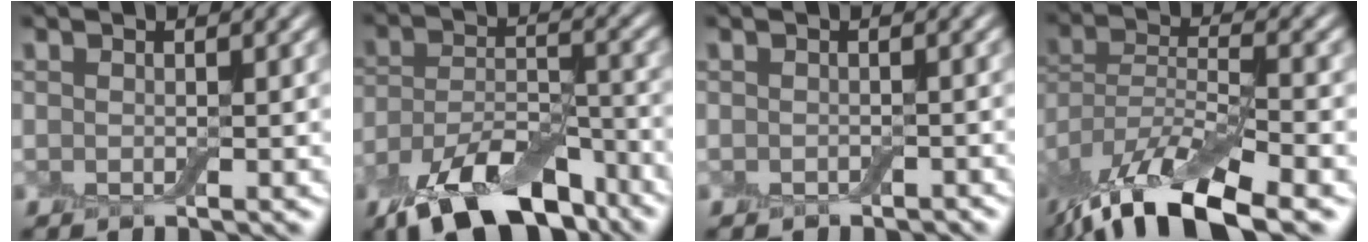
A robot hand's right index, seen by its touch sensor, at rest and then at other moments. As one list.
[{"total": 10.5, "force": [-7.3, 4.8, 6.0], "torque": [-0.110, -0.014, -0.123]}, {"total": 0.7, "force": [-0.6, 0.4, 0.2], "torque": [-0.003, -0.005, -0.008]}, {"total": 12.0, "force": [-8.5, 3.4, 7.8], "torque": [-0.139, -0.001, -0.163]}]